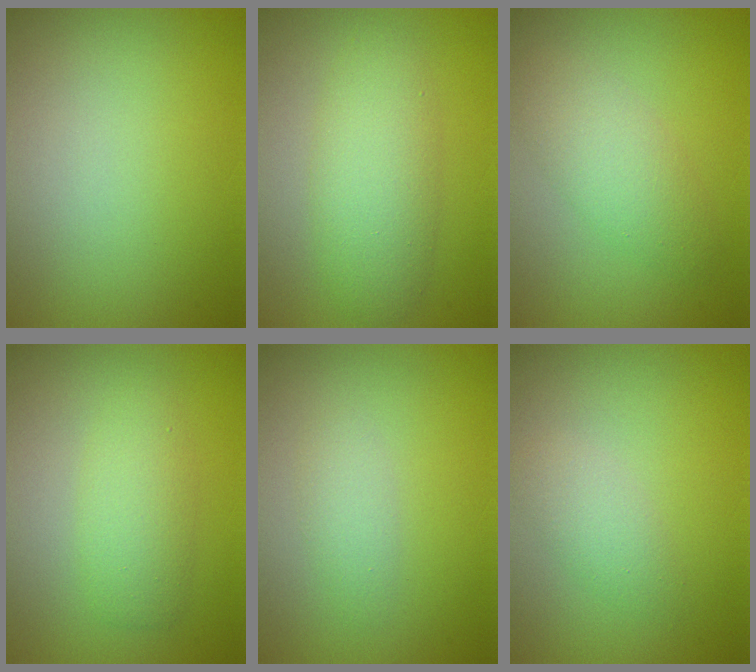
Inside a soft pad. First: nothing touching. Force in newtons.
{"total": 4.3, "press": 4.3, "slide": 0.1}
{"total": 3.2, "press": 3.2, "slide": 0.1}
{"total": 2.9, "press": 2.9, "slide": 0.1}
{"total": 1.4, "press": 1.4, "slide": 0.1}
{"total": 1.9, "press": 1.9, "slide": 0.1}